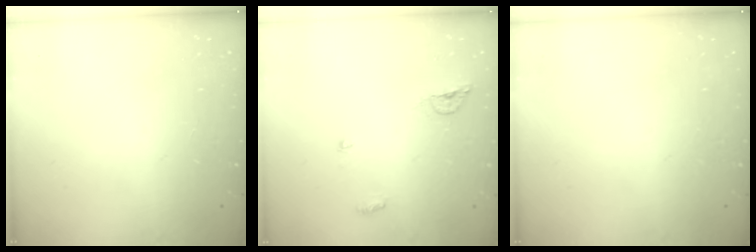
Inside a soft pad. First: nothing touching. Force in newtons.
{"total": 5.9, "press": 5.8, "slide": 1.0}
{"total": 0.0}